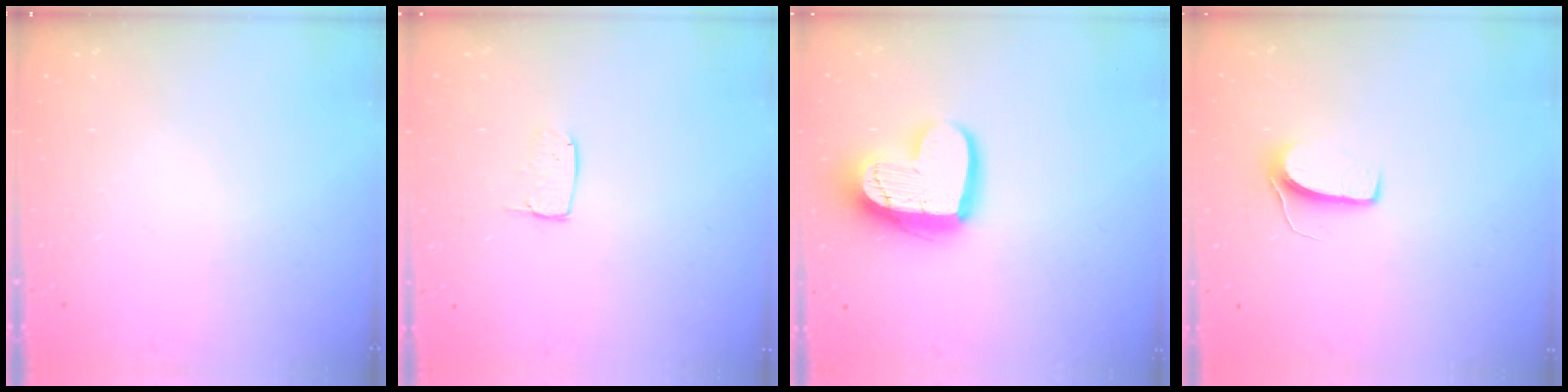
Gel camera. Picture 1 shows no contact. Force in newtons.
{"total": 4.5, "press": 4.5, "slide": 0.3}
{"total": 16.3, "press": 16.3, "slide": 1.3}
{"total": 6.8, "press": 6.7, "slide": 0.5}